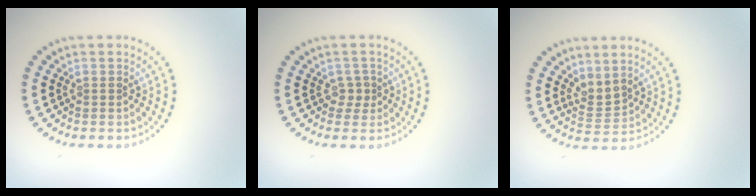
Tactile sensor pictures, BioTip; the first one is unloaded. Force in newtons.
{"total": 1.1, "press": 0.7, "slide": 0.7}
{"total": 1.9, "press": 1.4, "slide": 1.2}